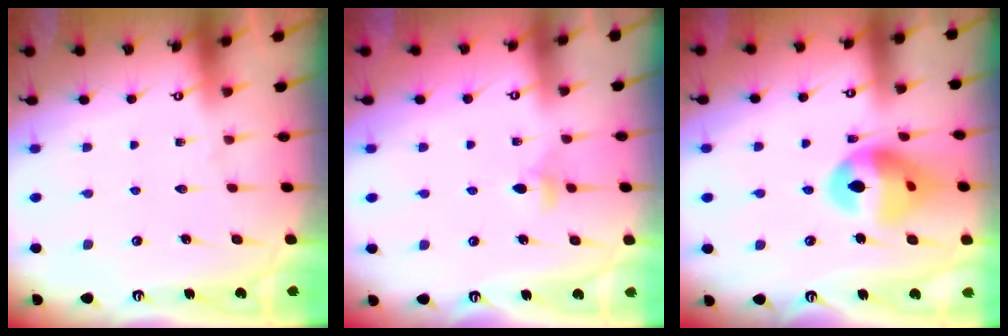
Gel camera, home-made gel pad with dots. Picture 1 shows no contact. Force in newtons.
{"total": 3.7, "press": 3.6, "slide": 0.8}
{"total": 15.0, "press": 14.9, "slide": 1.9}